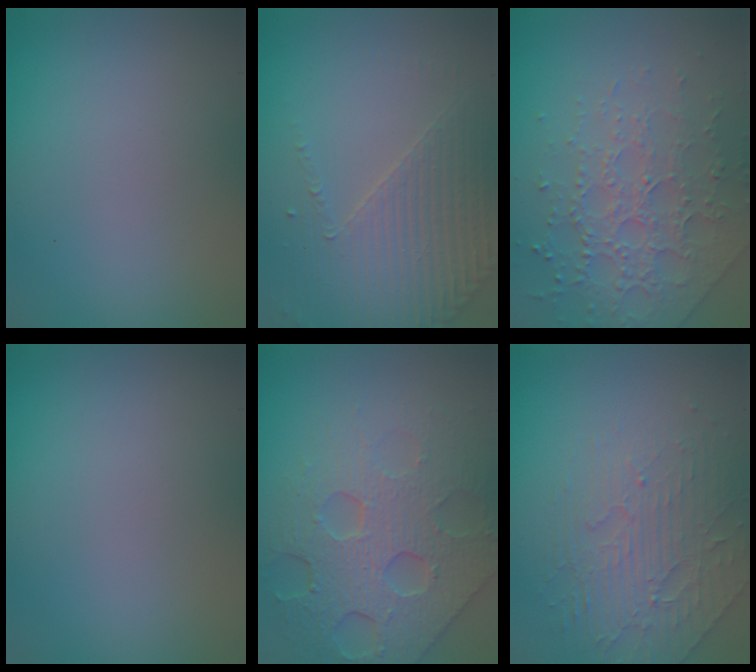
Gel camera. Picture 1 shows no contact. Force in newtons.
{"total": 4.4, "press": 3.2, "slide": 3.0}
{"total": 3.9, "press": 3.8, "slide": 0.7}
{"total": 0.0}
{"total": 6.5, "press": 5.2, "slide": 3.9}
{"total": 2.8, "press": 2.3, "slide": 1.6}